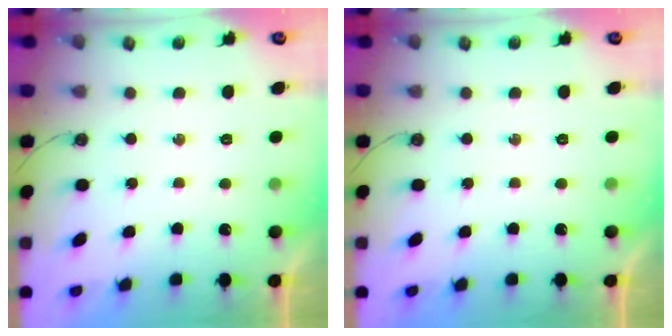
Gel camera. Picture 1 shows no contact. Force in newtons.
{"total": 0.0}